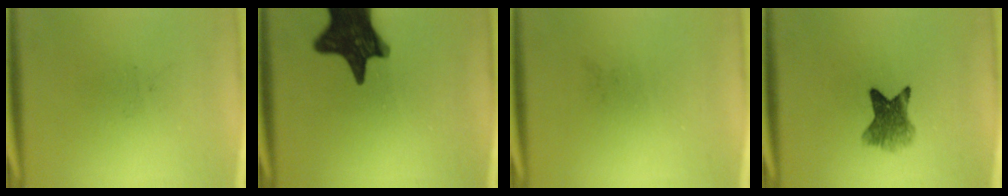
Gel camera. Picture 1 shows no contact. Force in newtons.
{"total": 16.5}
{"total": 0.0}
{"total": 5.7}